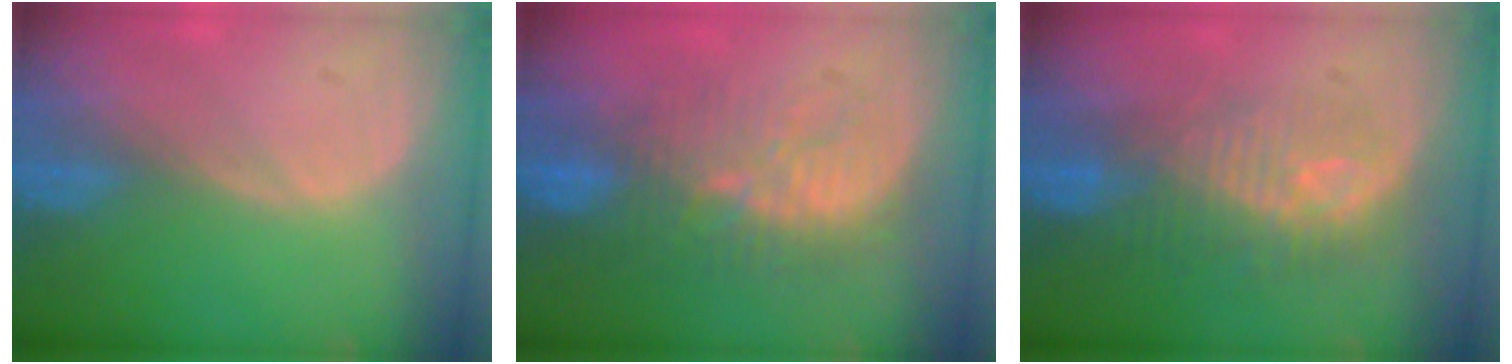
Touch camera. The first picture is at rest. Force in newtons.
{"total": 9.4, "press": 9.2, "slide": 2.0}
{"total": 9.7, "press": 8.9, "slide": 3.9}